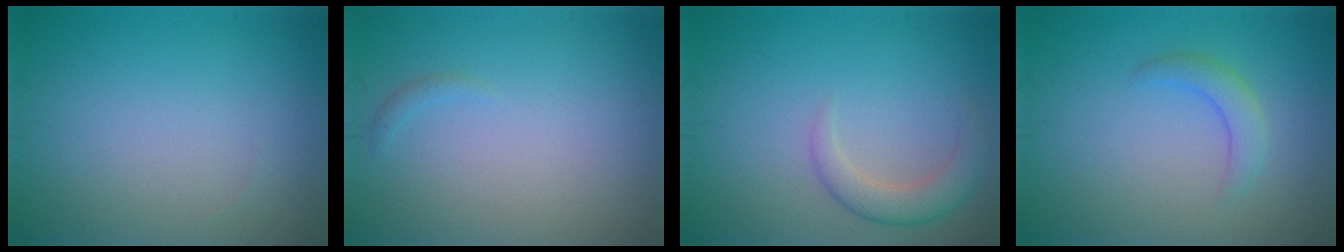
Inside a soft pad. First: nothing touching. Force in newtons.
{"total": 0.6, "press": 0.6, "slide": 0.1}
{"total": 3.1, "press": 3.1, "slide": 0.3}
{"total": 2.1, "press": 2.1, "slide": 0.2}